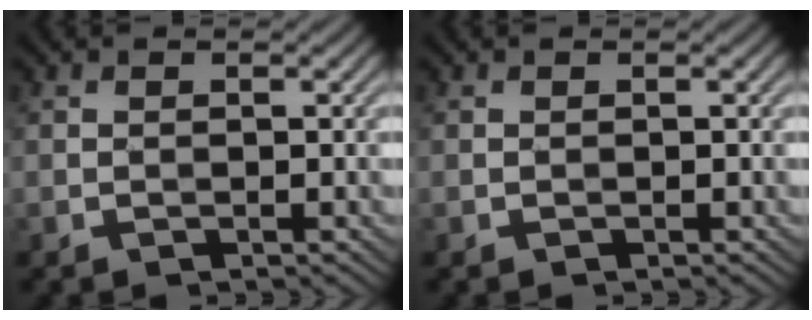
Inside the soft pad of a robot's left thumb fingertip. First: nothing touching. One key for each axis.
{"total": 0.0}